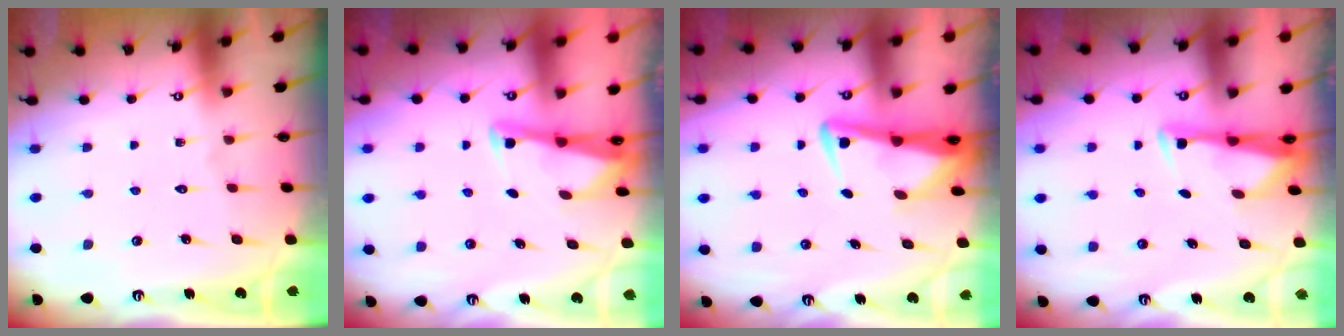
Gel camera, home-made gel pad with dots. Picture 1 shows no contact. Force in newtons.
{"total": 2.5, "press": 2.5, "slide": 0.2}
{"total": 3.9, "press": 3.9, "slide": 0.6}
{"total": 3.3, "press": 3.2, "slide": 0.8}